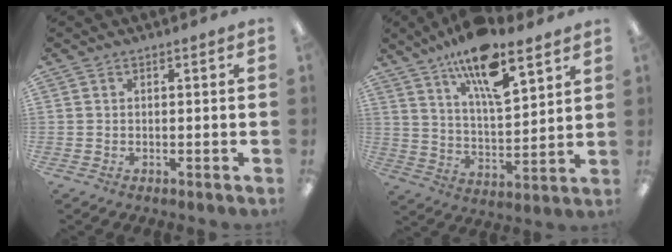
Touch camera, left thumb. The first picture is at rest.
{"total": 16.4, "force": [11.5, 5.4, 10.5], "torque": [-0.181, -0.055, 0.193]}